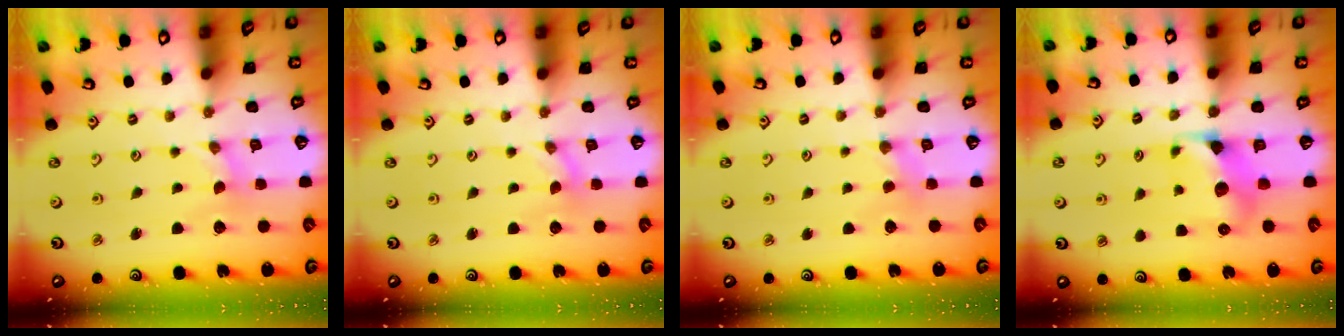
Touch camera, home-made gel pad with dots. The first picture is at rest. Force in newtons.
{"total": 0.0}
{"total": 2.7, "press": 2.7, "slide": 0.4}
{"total": 7.9, "press": 7.9, "slide": 0.8}